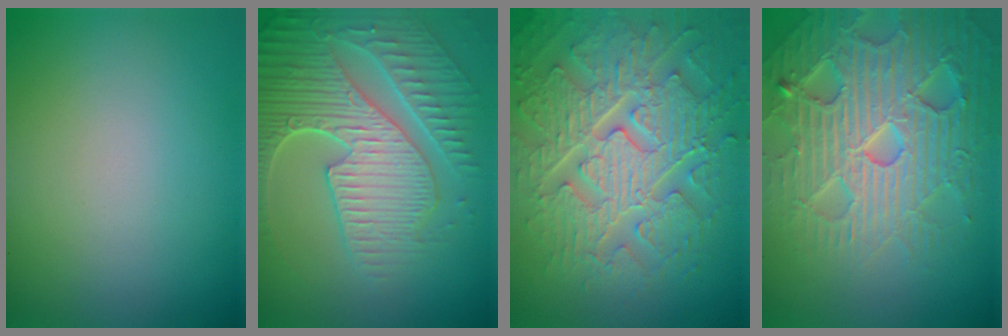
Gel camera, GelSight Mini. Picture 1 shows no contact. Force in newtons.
{"total": 8.7, "press": 6.2, "slide": 6.1}
{"total": 9.1, "press": 6.6, "slide": 6.2}
{"total": 7.4, "press": 7.3, "slide": 1.6}